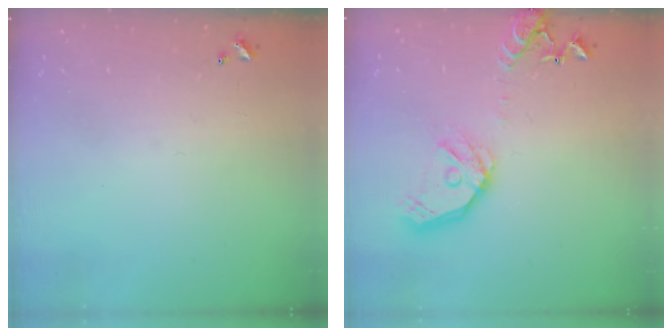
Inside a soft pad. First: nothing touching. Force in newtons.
{"total": 16.6, "press": 16.4, "slide": 2.7}